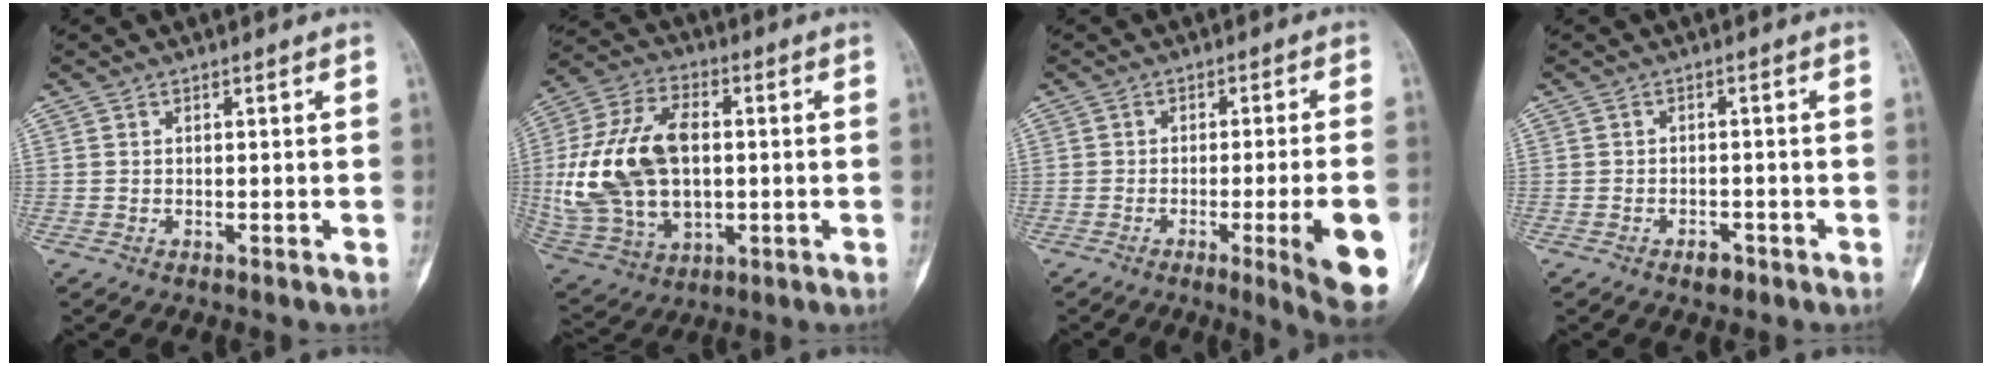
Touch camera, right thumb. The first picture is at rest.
{"total": 21.9, "force": [0.8, 13.4, 17.2], "torque": [-0.342, 0.003, 0.024]}
{"total": 12.0, "force": [-4.0, 1.2, 11.3], "torque": [-0.143, -0.004, -0.051]}
{"total": 2.2, "force": [-1.4, 1.3, 0.9], "torque": [-0.013, 0.007, -0.019]}